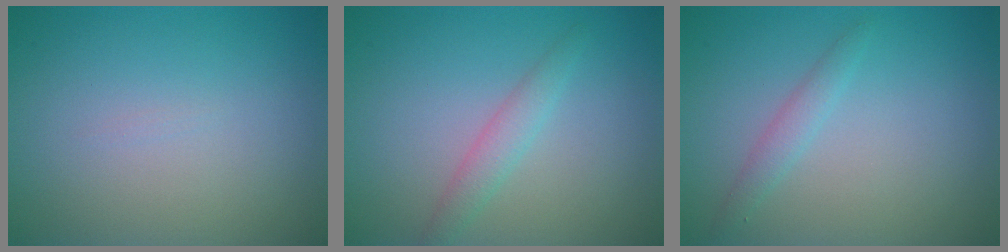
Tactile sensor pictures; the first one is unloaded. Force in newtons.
{"total": 1.9, "press": 1.9, "slide": 0.0}
{"total": 1.4, "press": 1.4, "slide": 0.0}